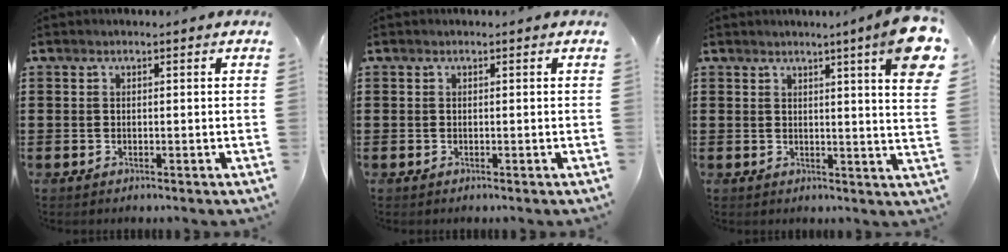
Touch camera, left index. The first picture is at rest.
{"total": 0.0}
{"total": 8.1, "force": [5.0, -0.3, 6.3], "torque": [-0.109, -0.024, 0.081]}